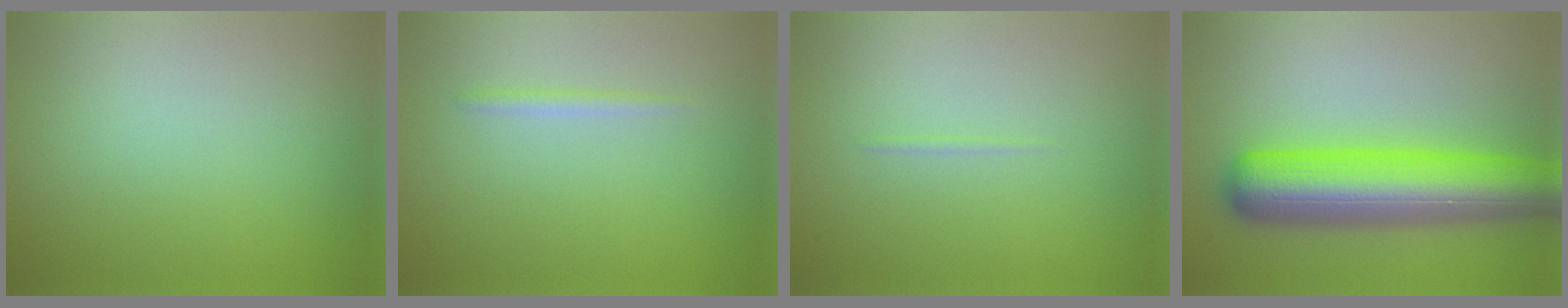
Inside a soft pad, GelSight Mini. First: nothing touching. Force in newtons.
{"total": 0.8, "press": 0.8, "slide": 0.0}
{"total": 0.7, "press": 0.7, "slide": 0.2}
{"total": 9.7, "press": 9.7, "slide": 0.4}